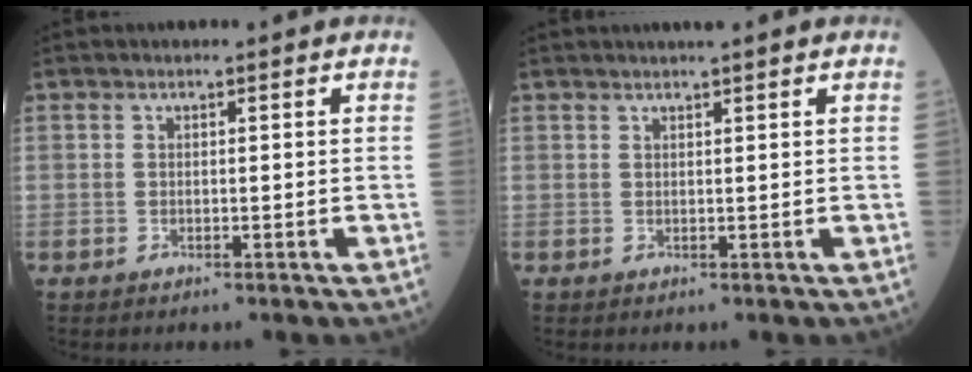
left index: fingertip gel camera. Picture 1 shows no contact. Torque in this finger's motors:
{"motor_torque": [0.15, -0.27, 0.04, 0.02]}